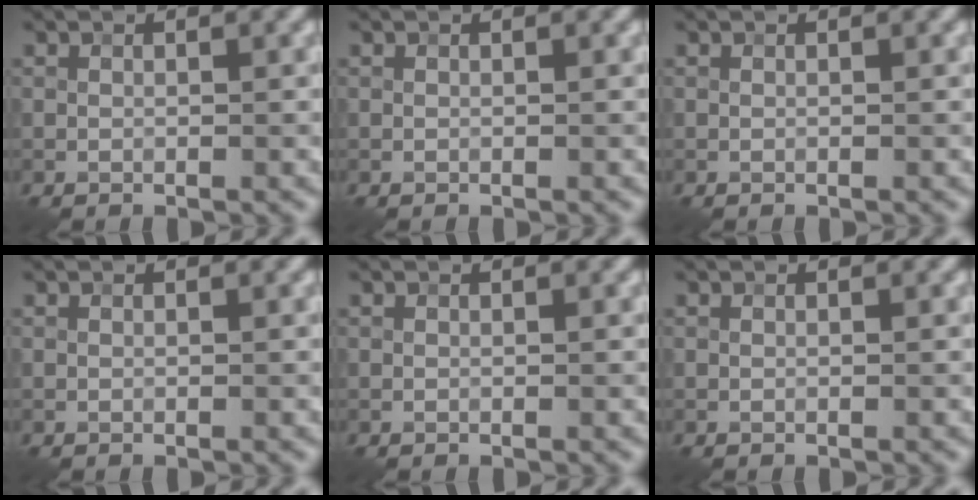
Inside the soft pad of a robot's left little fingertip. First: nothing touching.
{"total": 0.0}
{"total": 0.0}
{"total": 0.0}
{"total": 0.0}
{"total": 0.0}